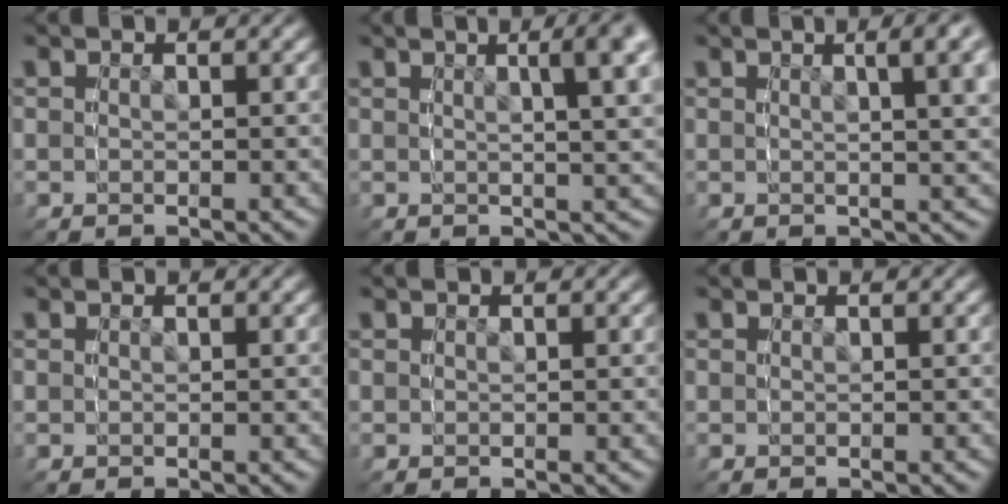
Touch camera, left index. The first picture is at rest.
{"total": 1.7, "force": [0.7, -0.8, 1.3], "torque": [0.010, 0.025, 0.010]}
{"total": 1.2, "force": [0.6, -1.0, 0.3], "torque": [0.011, 0.019, 0.009]}
{"total": 0.0}
{"total": 0.0}
{"total": 0.0}